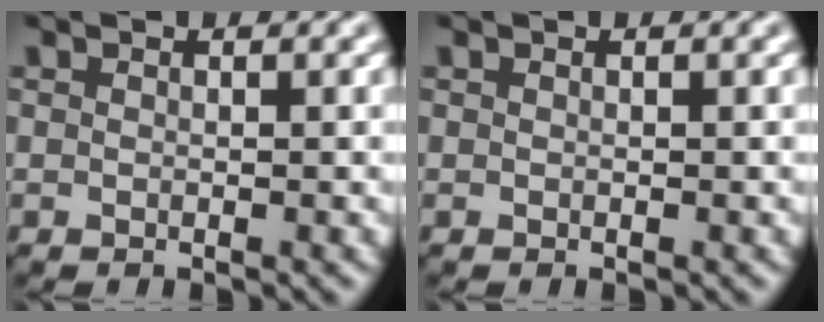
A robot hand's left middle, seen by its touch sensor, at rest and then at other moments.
{"total": 0.0}